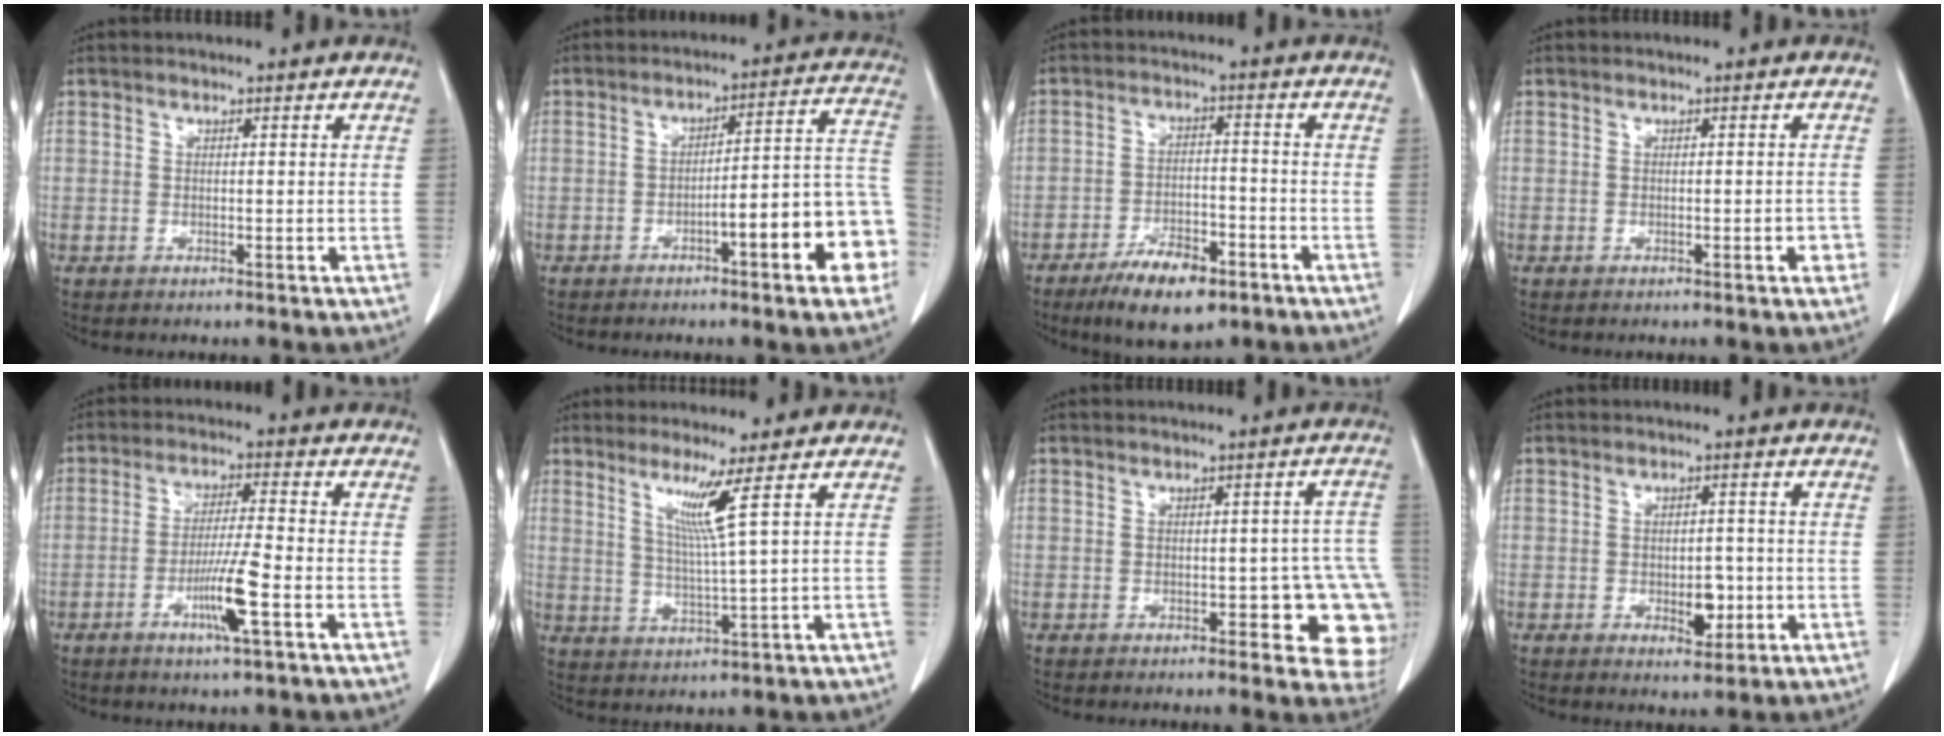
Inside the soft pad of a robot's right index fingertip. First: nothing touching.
{"total": 12.9, "force": [-5.1, 1.6, 11.7], "torque": [-0.128, 0.037, -0.067]}
{"total": 8.8, "force": [-5.8, 3.1, 5.7], "torque": [-0.101, -0.005, -0.096]}
{"total": 1.5, "force": [-0.7, 0.4, 1.3], "torque": [-0.012, 0.002, -0.009]}
{"total": 7.1, "force": [-2.8, -0.5, 6.5], "torque": [-0.123, -0.011, -0.053]}
{"total": 5.3, "force": [2.5, -2.1, 4.2], "torque": [-0.085, -0.016, 0.054]}
{"total": 9.5, "force": [-2.3, 3.9, 8.3], "torque": [-0.071, 0.014, -0.025]}
{"total": 3.6, "force": [-0.9, 2.0, 2.9], "torque": [-0.038, 0.001, -0.006]}